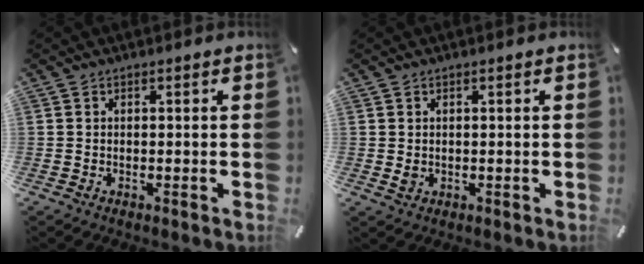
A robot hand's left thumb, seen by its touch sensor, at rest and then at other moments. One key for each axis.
{"total": 1.2, "fx": 0.1, "fy": 1.0, "fz": 0.6, "tx": -0.005, "ty": -0.001, "tz": 0.001}